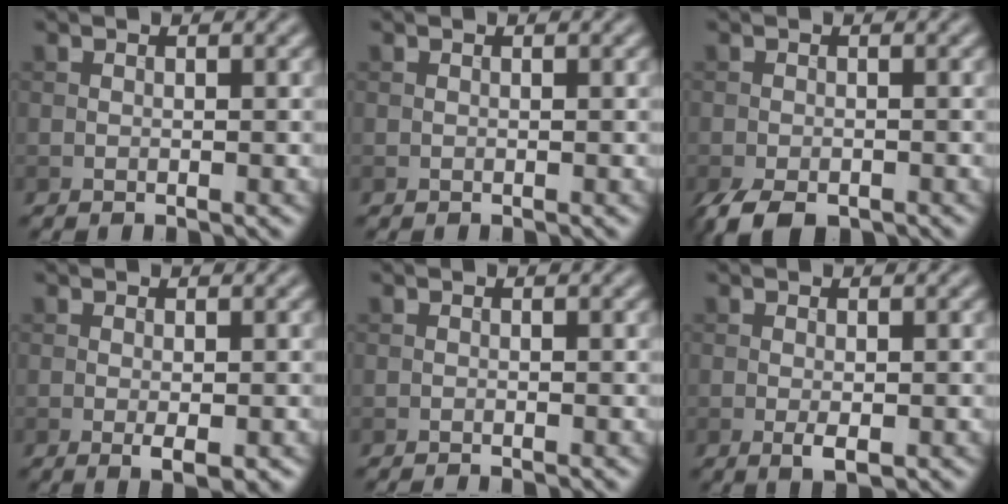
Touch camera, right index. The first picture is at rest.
{"total": 0.0}
{"total": 3.8, "force": [-2.7, 1.5, 2.1], "torque": [-0.035, -0.008, -0.048]}
{"total": 1.9, "force": [-0.6, 0.5, 1.7], "torque": [-0.030, -0.006, -0.008]}
{"total": 0.7, "force": [-0.5, 0.2, 0.5], "torque": [-0.005, 0.000, -0.011]}
{"total": 1.7, "force": [-0.5, 0.6, 1.5], "torque": [-0.028, -0.005, -0.007]}